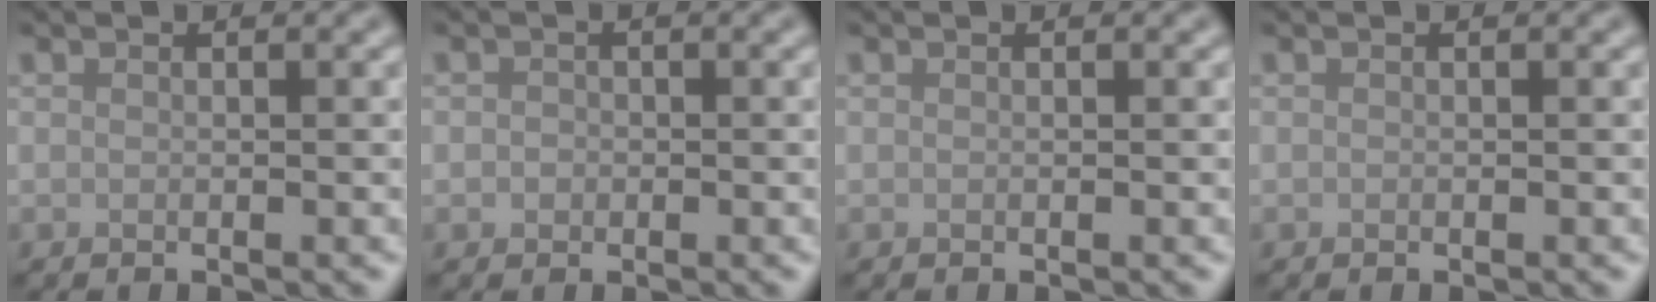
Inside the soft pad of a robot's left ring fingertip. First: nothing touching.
{"total": 0.9, "force": [-0.2, 0.8, 0.2], "torque": [0.001, -0.005, -0.005]}
{"total": 0.0}
{"total": 0.0}